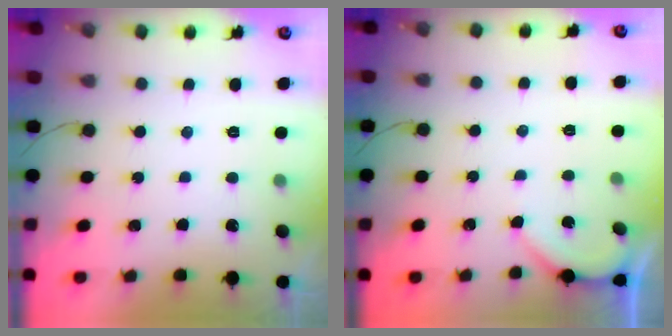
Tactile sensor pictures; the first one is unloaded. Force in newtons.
{"total": 2.3, "press": 2.3, "slide": 0.4}